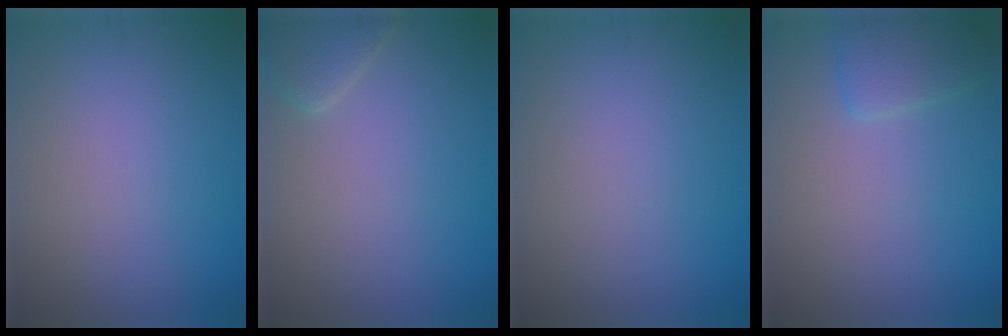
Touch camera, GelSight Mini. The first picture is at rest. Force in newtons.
{"total": 2.2, "press": 2.2, "slide": 0.1}
{"total": 0.0}
{"total": 2.2, "press": 2.1, "slide": 0.2}